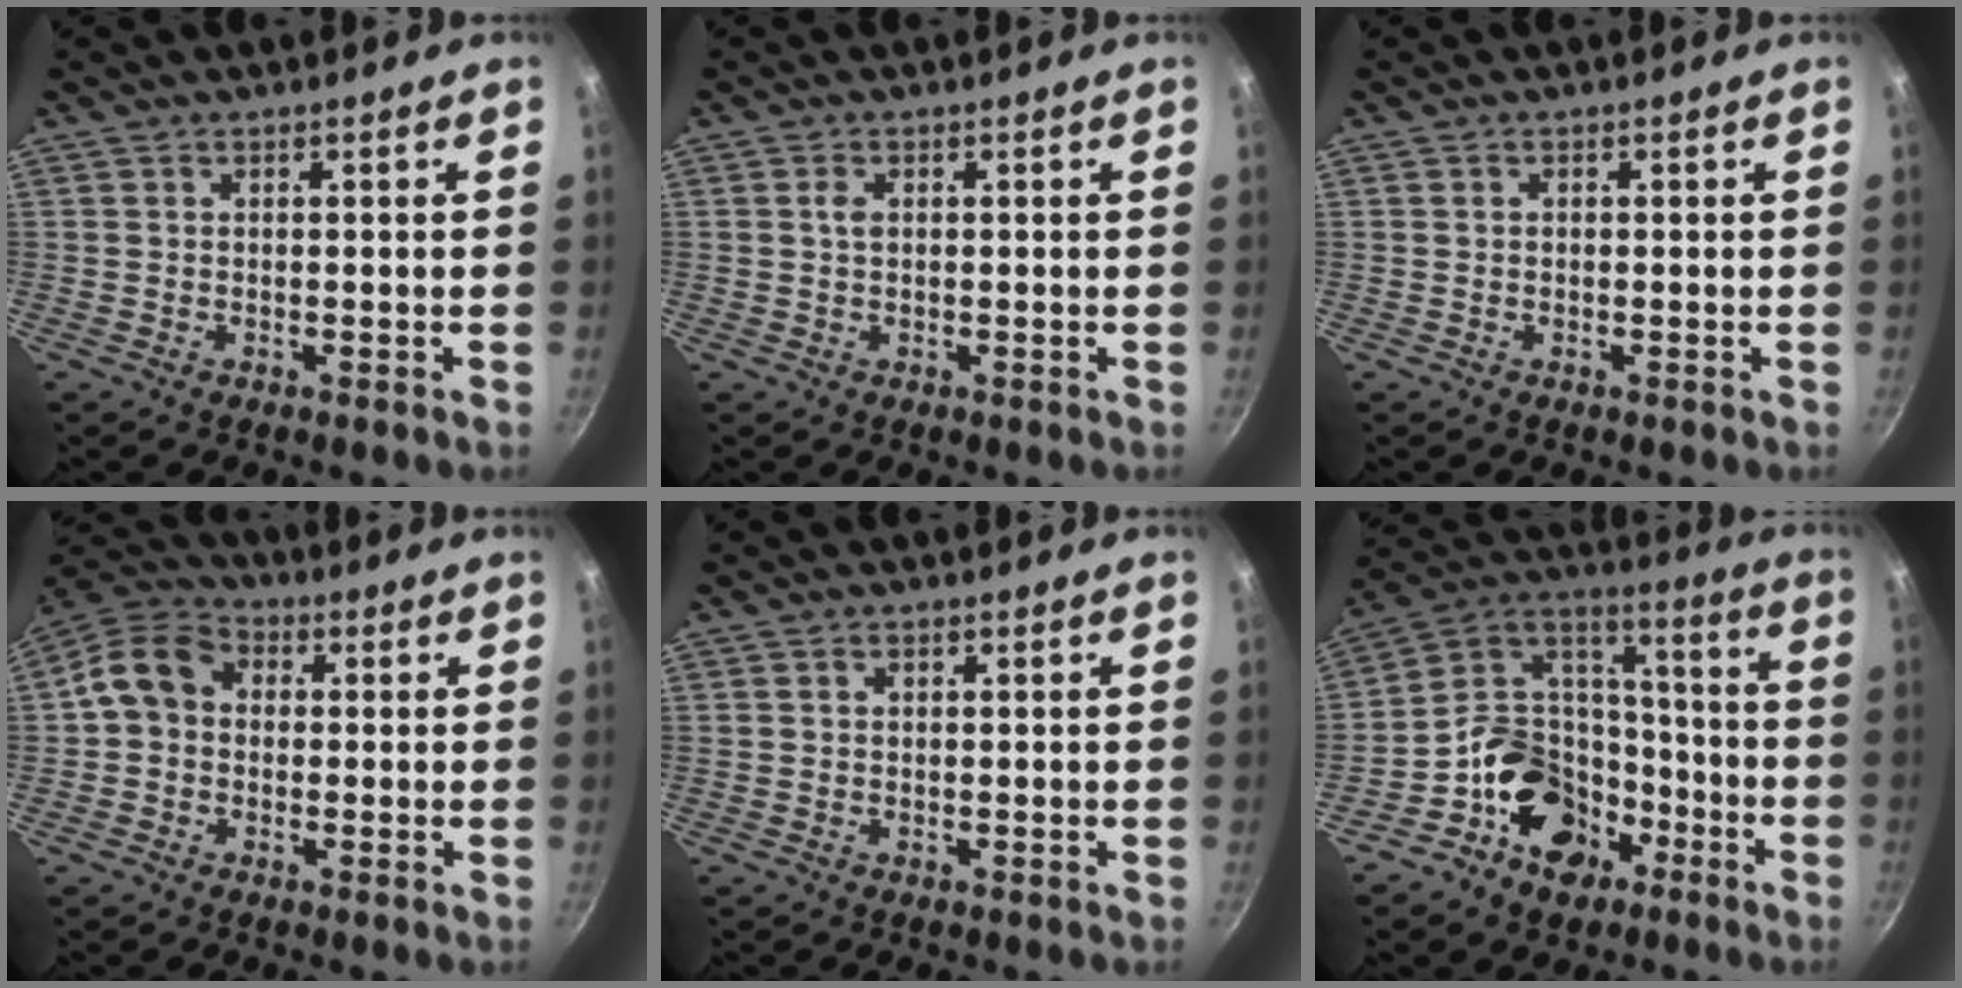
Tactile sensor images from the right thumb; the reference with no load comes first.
{"total": 1.6, "force": [0.3, 1.1, 1.2], "torque": [-0.019, 0.001, 0.004]}
{"total": 0.5, "force": [0.1, 0.5, 0.2], "torque": [-0.002, 0.003, 0.001]}
{"total": 9.2, "force": [0.4, 7.5, 5.3], "torque": [-0.074, 0.026, -0.016]}
{"total": 0.8, "force": [0.2, 0.6, 0.5], "torque": [-0.007, 0.005, 0.003]}
{"total": 17.8, "force": [-8.2, 13.1, 8.9], "torque": [-0.120, 0.078, -0.149]}